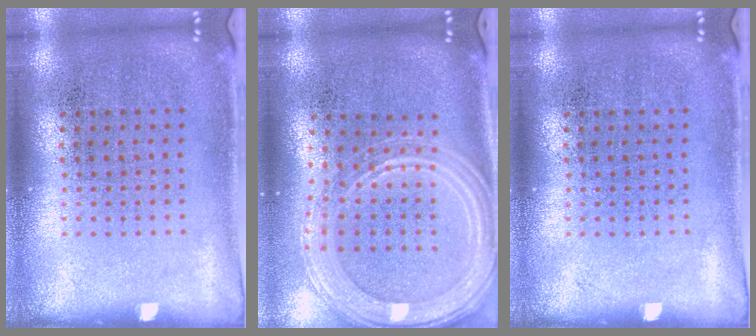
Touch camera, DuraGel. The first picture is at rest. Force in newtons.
{"total": 2.3, "press": 2.0, "slide": 1.0}
{"total": 0.0}